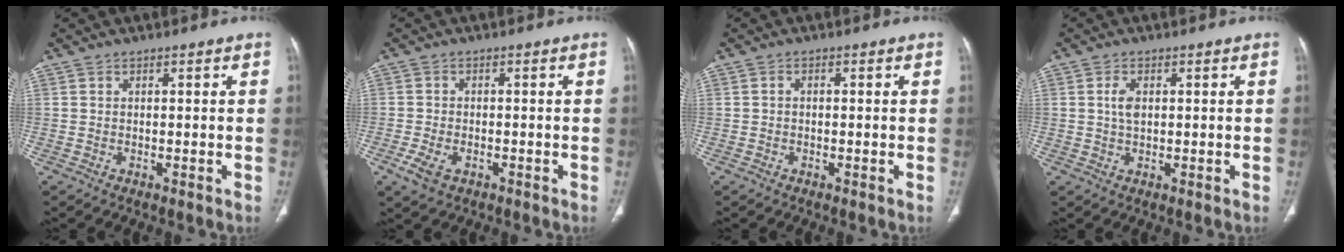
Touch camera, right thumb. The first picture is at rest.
{"total": 4.4, "force": [-2.0, 2.6, 2.9], "torque": [-0.064, 0.003, -0.033]}
{"total": 0.6, "force": [-0.1, 0.5, 0.4], "torque": [-0.005, 0.002, -0.007]}
{"total": 2.9, "force": [0.6, 1.6, 2.3], "torque": [-0.046, 0.001, 0.013]}